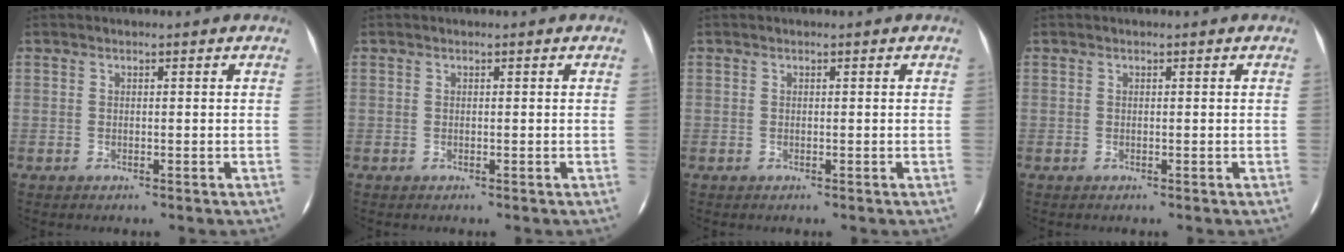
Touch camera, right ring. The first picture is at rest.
{"total": 0.0}
{"total": 0.0}
{"total": 0.0}